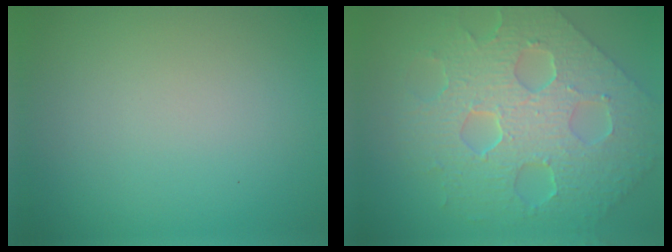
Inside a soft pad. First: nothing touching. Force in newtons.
{"total": 8.9, "press": 6.4, "slide": 6.2}